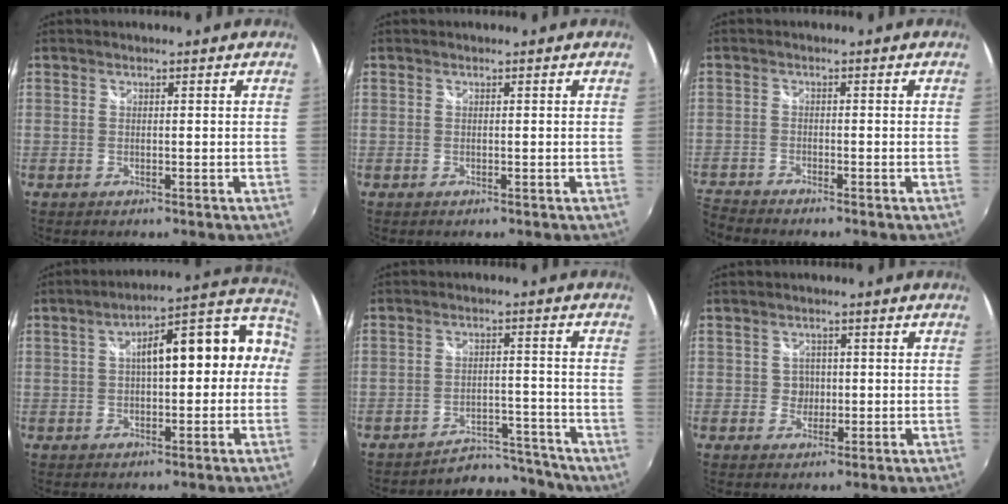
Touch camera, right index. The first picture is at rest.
{"total": 0.0}
{"total": 4.9, "force": [-4.9, 0.2, 0.4], "torque": [-0.035, -0.017, -0.103]}
{"total": 13.5, "force": [-0.1, 5.1, 12.5], "torque": [-0.171, 0.053, 0.005]}
{"total": 8.5, "force": [-8.1, 2.5, 0.1], "torque": [-0.003, 0.031, -0.111]}
{"total": 2.2, "force": [-0.1, 2.1, 0.3], "torque": [-0.002, 0.005, -0.001]}